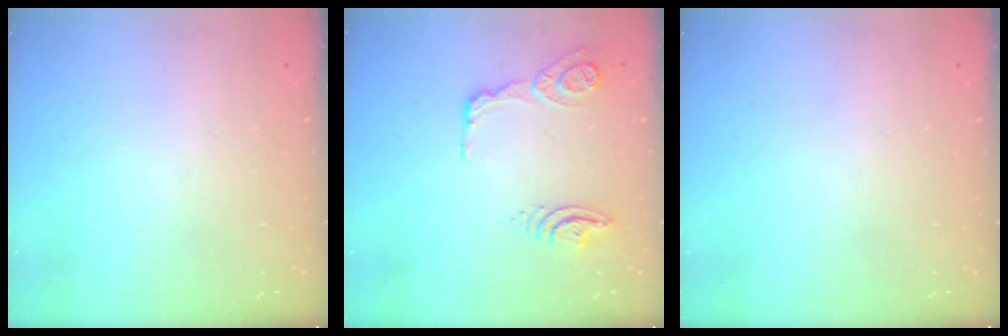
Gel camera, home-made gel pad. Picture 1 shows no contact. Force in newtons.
{"total": 21.3, "press": 16.2, "slide": 13.8}
{"total": 0.0}